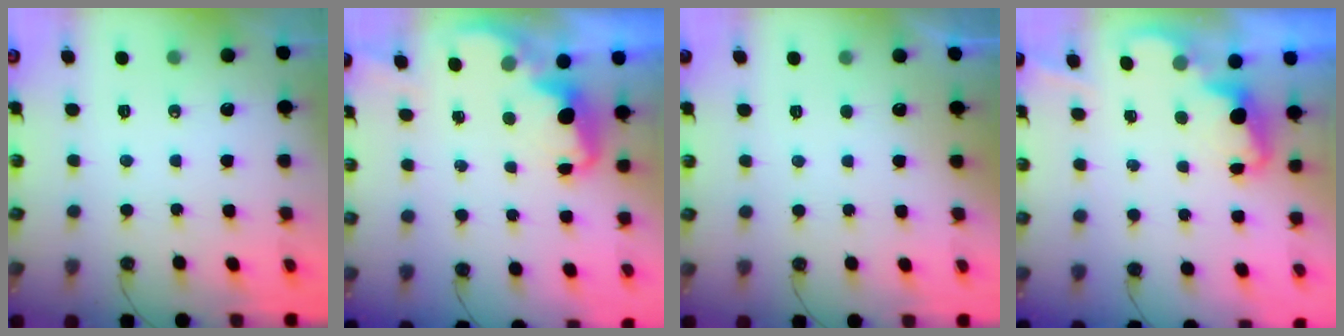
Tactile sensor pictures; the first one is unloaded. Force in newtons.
{"total": 2.1, "press": 2.0, "slide": 0.6}
{"total": 0.0}
{"total": 2.3, "press": 2.2, "slide": 0.5}